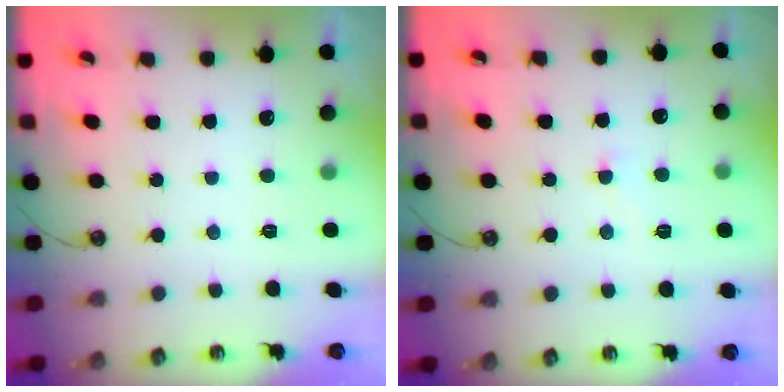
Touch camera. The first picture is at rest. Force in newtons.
{"total": 2.4, "press": 2.3, "slide": 0.7}